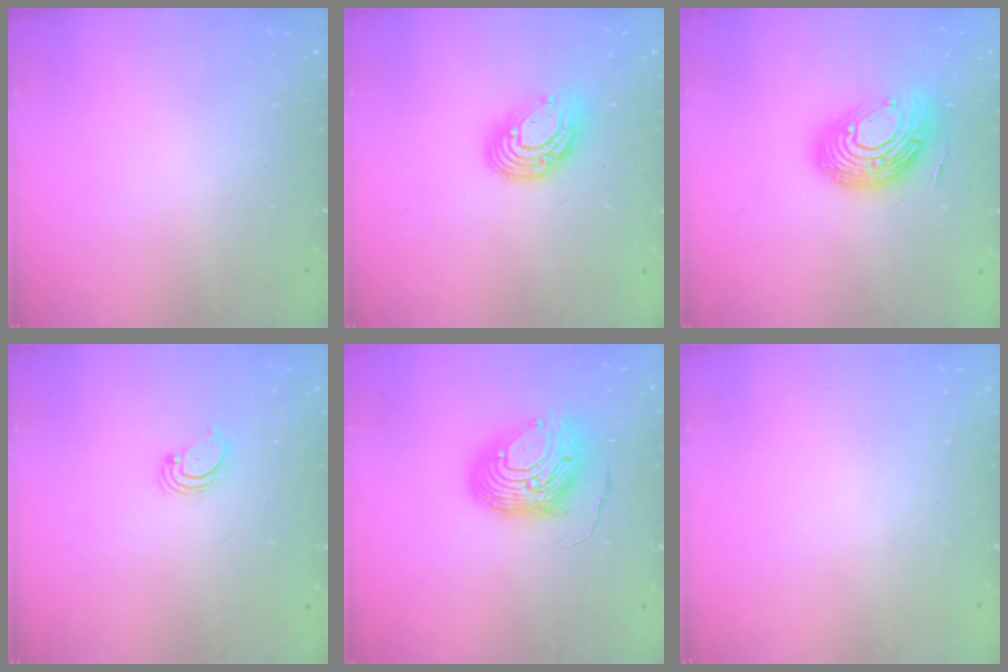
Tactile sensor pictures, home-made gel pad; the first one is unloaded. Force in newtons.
{"total": 12.0, "press": 11.9, "slide": 1.0}
{"total": 17.0, "press": 16.9, "slide": 1.2}
{"total": 2.7, "press": 2.7, "slide": 0.3}
{"total": 12.1, "press": 12.0, "slide": 1.2}
{"total": 0.0}